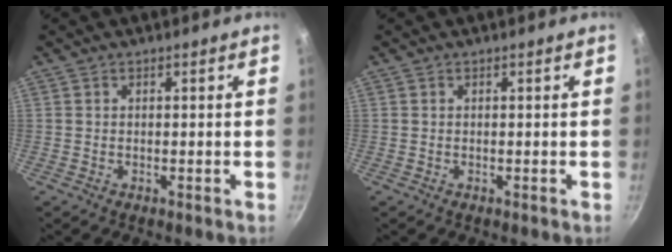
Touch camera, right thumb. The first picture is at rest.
{"total": 0.0}